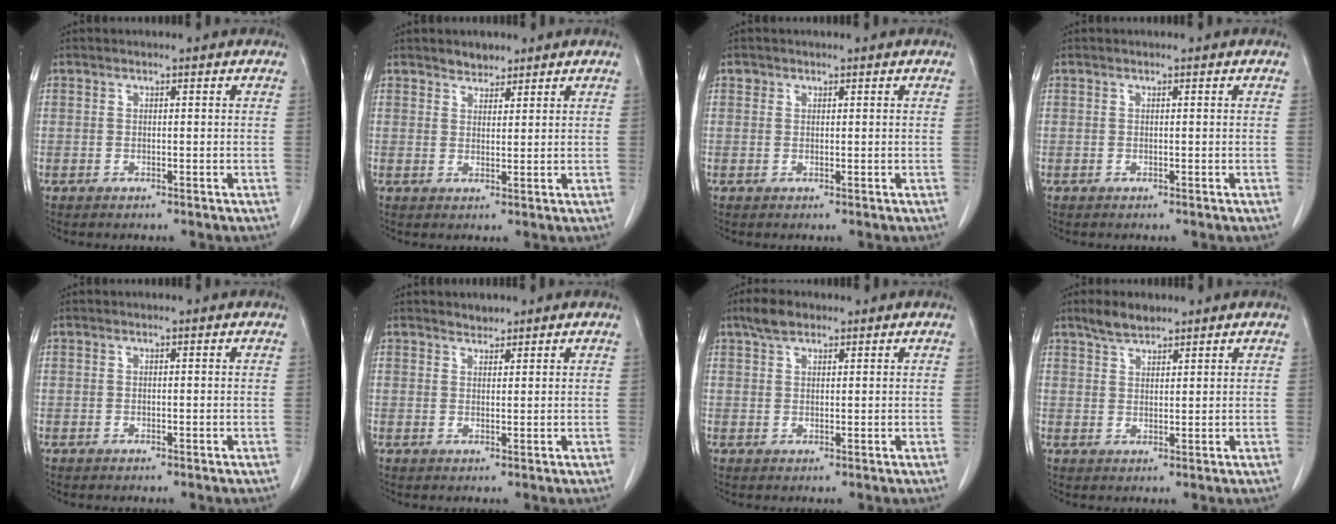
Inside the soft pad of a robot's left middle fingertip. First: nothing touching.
{"total": 2.3, "force": [2.0, 1.1, 0.3], "torque": [-0.005, -0.002, 0.032]}
{"total": 0.6, "force": [0.5, 0.5, 0.0], "torque": [0.003, 0.001, 0.007]}
{"total": 0.0}
{"total": 0.0}
{"total": 1.5, "force": [1.4, 0.5, 0.0], "torque": [-0.002, -0.002, 0.022]}
{"total": 3.1, "force": [2.3, 1.5, 1.5], "torque": [-0.032, 0.008, 0.042]}
{"total": 3.6, "force": [3.1, 1.3, 1.4], "torque": [-0.032, 0.004, 0.058]}